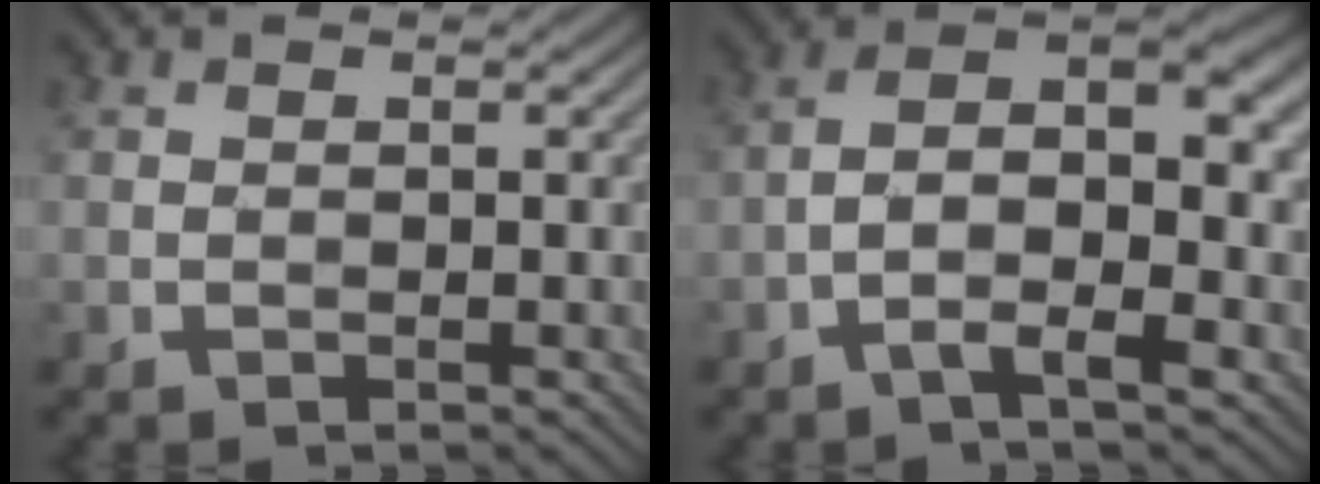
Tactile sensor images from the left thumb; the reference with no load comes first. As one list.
[{"total": 7.9, "force": [-2.3, 2.7, 7.1], "torque": [-0.119, 0.017, -0.051]}]